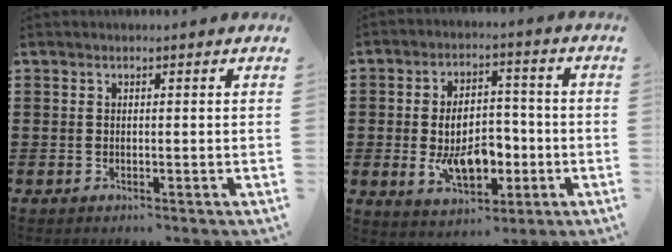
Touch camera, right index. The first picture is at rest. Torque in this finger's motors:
{"motor_torque": [1.98, 0.16, 1.05, 0.21]}